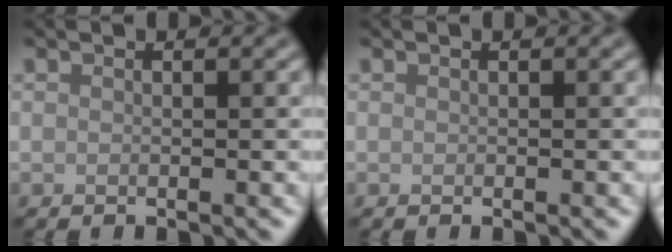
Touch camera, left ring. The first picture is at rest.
{"total": 0.0}